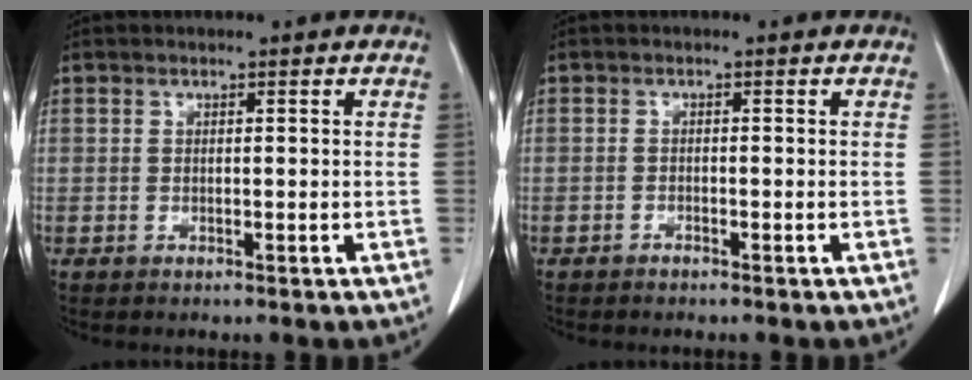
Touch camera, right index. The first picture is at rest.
{"total": 0.6, "force": [-0.5, 0.2, 0.2], "torque": [-0.008, 0.000, -0.010]}